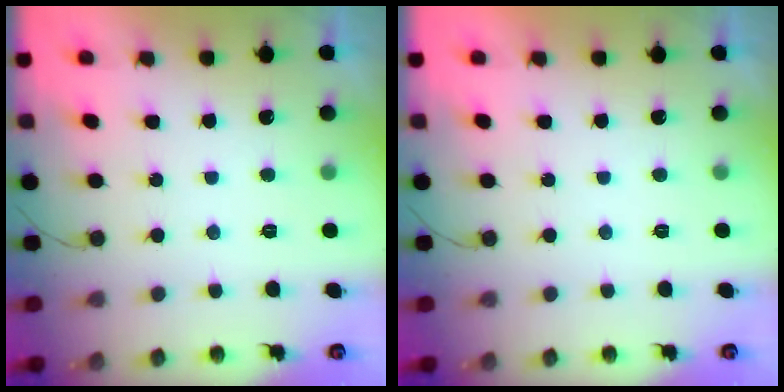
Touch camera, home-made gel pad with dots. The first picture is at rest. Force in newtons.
{"total": 1.7, "press": 1.7, "slide": 0.1}